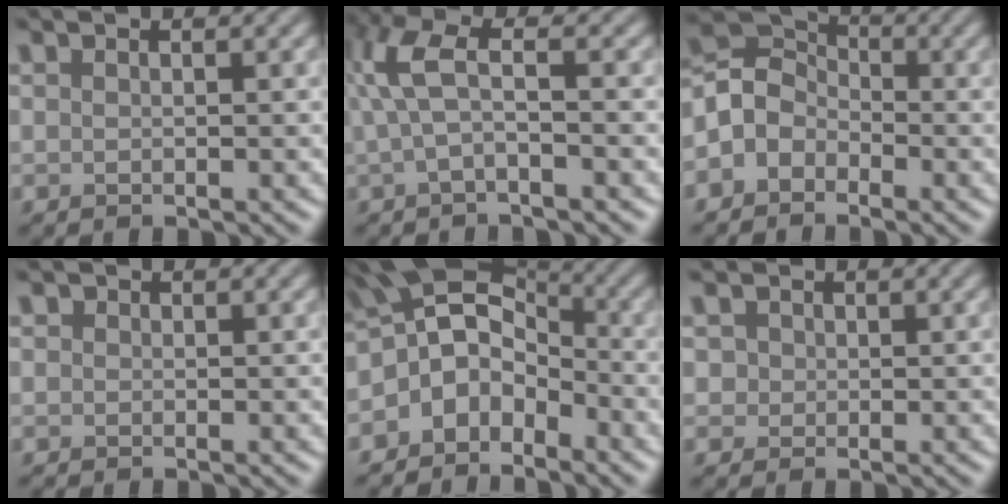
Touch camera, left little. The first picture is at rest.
{"total": 4.1, "force": [0.4, 1.5, 3.8], "torque": [-0.095, 0.011, 0.000]}
{"total": 3.4, "force": [-1.8, 2.7, 1.1], "torque": [-0.010, 0.012, -0.050]}
{"total": 1.1, "force": [0.4, 1.0, 0.4], "torque": [-0.006, -0.001, 0.004]}
{"total": 6.1, "force": [-1.8, 4.3, 3.8], "torque": [-0.034, 0.021, -0.049]}
{"total": 4.2, "force": [1.9, 3.3, 1.8], "torque": [-0.042, 0.008, 0.019]}